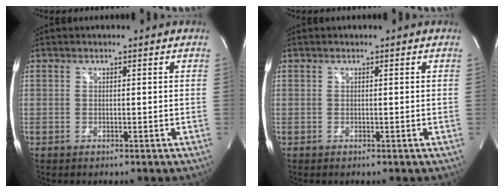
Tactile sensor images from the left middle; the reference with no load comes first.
{"total": 0.0}